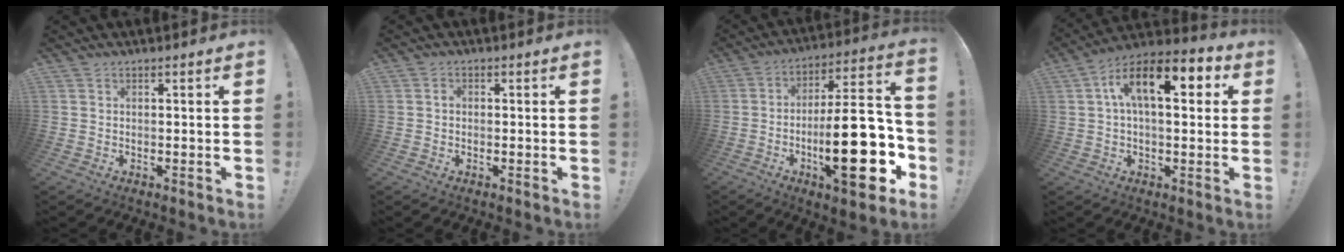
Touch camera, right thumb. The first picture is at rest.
{"total": 0.9, "force": [-0.3, 0.6, 0.6], "torque": [-0.013, 0.005, -0.005]}
{"total": 26.0, "force": [-6.5, 8.3, 23.8], "torque": [-0.370, 0.032, -0.098]}
{"total": 14.1, "force": [3.9, 6.2, 12.0], "torque": [-0.190, 0.001, 0.063]}